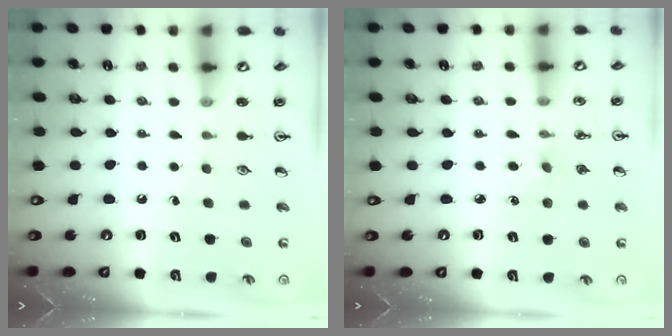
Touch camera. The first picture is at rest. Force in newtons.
{"total": 3.6, "press": 3.5, "slide": 0.5}